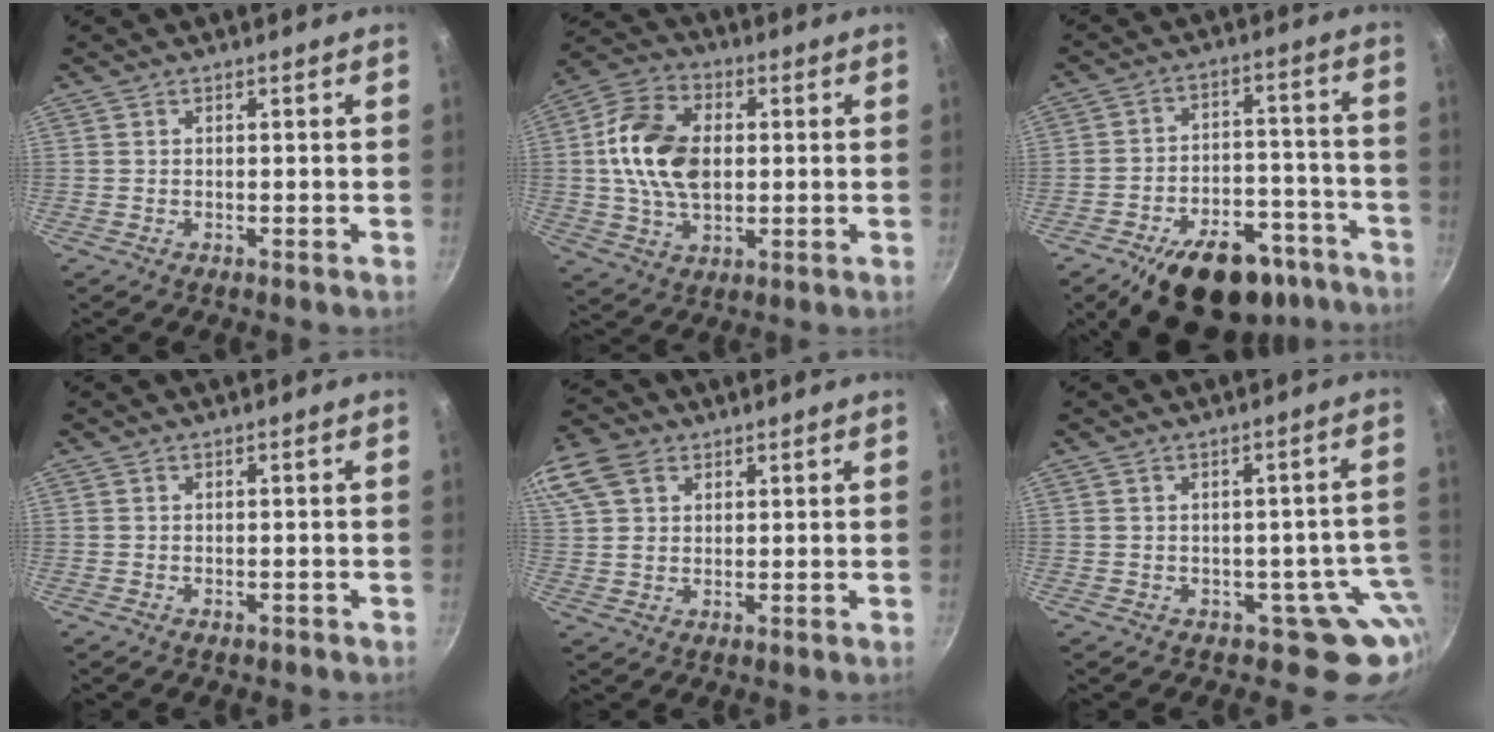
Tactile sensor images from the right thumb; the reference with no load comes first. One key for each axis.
{"total": 14.9, "fx": 1.1, "fy": 9.8, "fz": 11.1, "tx": -0.186, "ty": 0.012, "tz": 0.009}
{"total": 22.4, "fx": -15.2, "fy": 11.3, "fz": 11.8, "tx": -0.125, "ty": 0.084, "tz": -0.206}
{"total": 0.8, "fx": -0.5, "fy": 0.5, "fz": 0.4, "tx": -0.002, "ty": 0.003, "tz": -0.006}
{"total": 14.0, "fx": 6.4, "fy": 10.1, "fz": 7.3, "tx": -0.171, "ty": 0.026, "tz": 0.121}
{"total": 6.7, "fx": -1.7, "fy": 5.5, "fz": 3.4, "tx": 0.033, "ty": 0.026, "tz": -0.018}